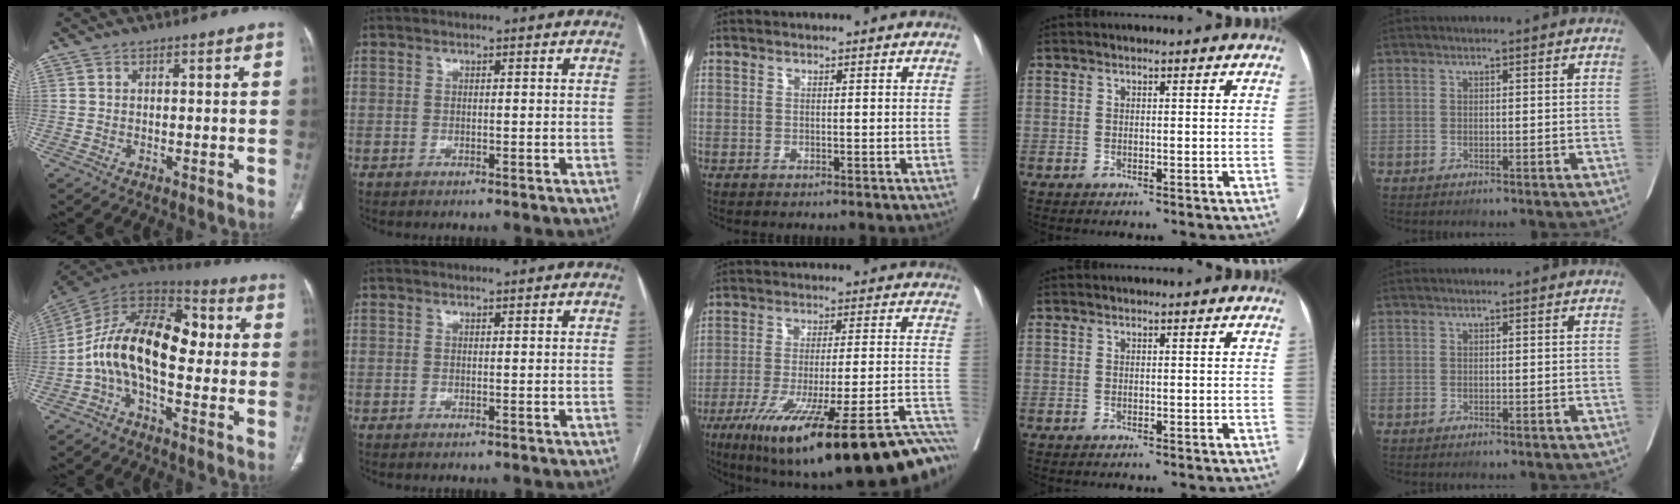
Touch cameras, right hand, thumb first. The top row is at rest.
{"thumb": {"total": 17.6, "force": [-1.0, 9.5, 14.8], "torque": [-0.236, 0.055, -0.029]}, "middle": {"total": 30.4, "force": [-20.2, 3.6, 22.4], "torque": [-0.247, -0.013, -0.292]}}